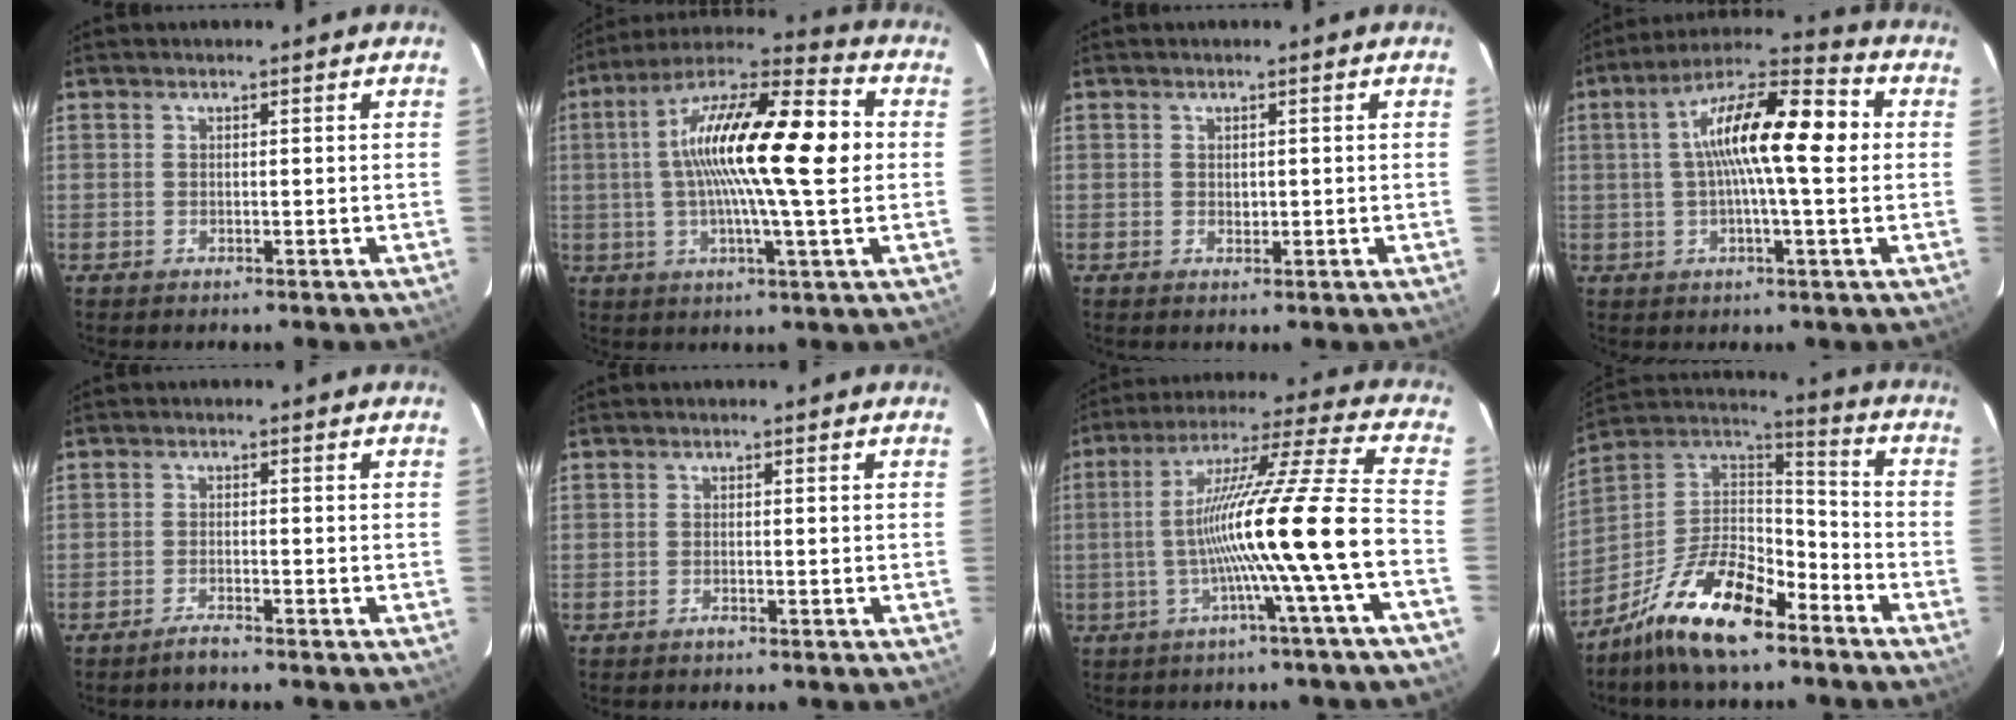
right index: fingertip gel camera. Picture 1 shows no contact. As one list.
[{"total": 20.3, "force": [1.4, 3.4, 19.9], "torque": [-0.346, 0.025, 0.007]}, {"total": 0.9, "force": [0.2, 0.7, 0.5], "torque": [-0.006, 0.002, 0.004]}, {"total": 15.6, "force": [1.5, 3.3, 15.1], "torque": [-0.260, 0.028, 0.013]}, {"total": 2.2, "force": [-1.9, 0.1, 1.1], "torque": [-0.029, -0.002, -0.037]}, {"total": 0.9, "force": [-0.7, 0.2, 0.6], "torque": [-0.013, 0.001, -0.012]}, {"total": 17.6, "force": [-5.0, -3.0, 16.6], "torque": [-0.266, -0.010, -0.093]}, {"total": 18.1, "force": [-11.9, 7.1, 11.5], "torque": [-0.234, 0.013, -0.222]}]